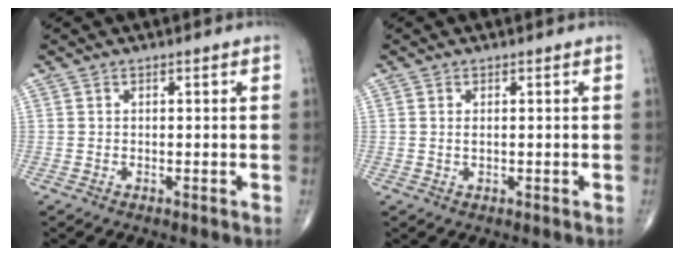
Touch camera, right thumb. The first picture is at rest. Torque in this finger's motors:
{"motor_torque": [-0.17, -0.59, -0.10, -0.04, 0.01]}